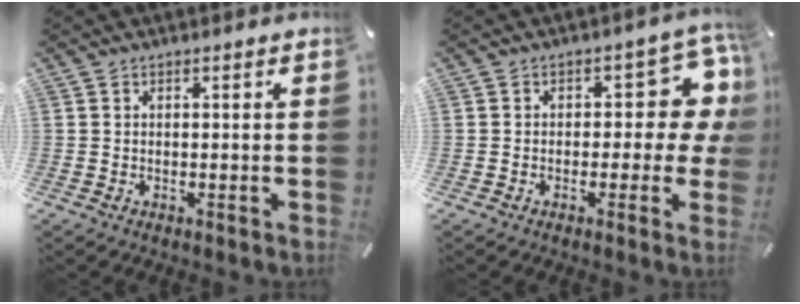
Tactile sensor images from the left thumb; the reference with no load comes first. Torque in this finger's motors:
{"motor_torque": [0.30, 0.17, 0.21, 0.05, -0.06]}